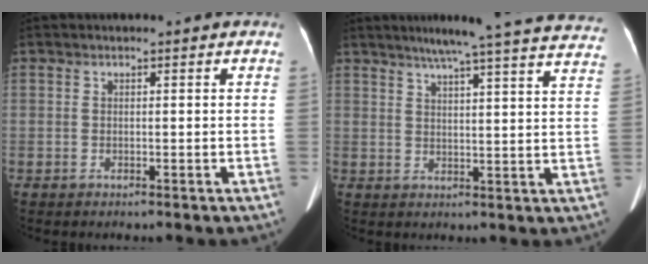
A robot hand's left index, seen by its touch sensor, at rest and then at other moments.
{"total": 24.2, "force": [21.9, 0.7, 10.3], "torque": [-0.145, -0.035, 0.252]}